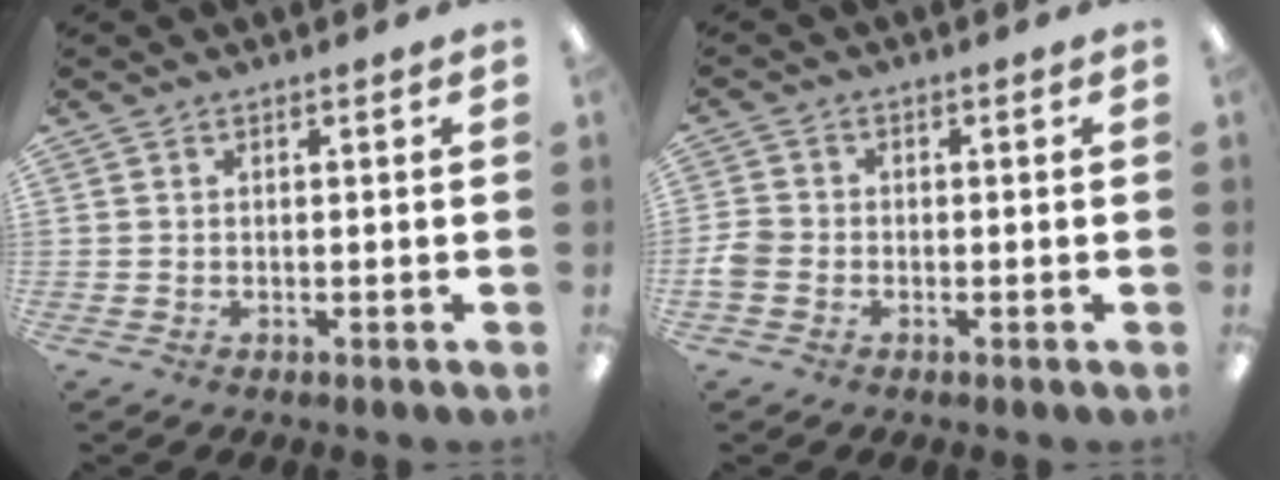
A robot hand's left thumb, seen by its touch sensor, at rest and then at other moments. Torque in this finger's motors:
{"motor_torque": [-0.03, 0.04, 0.02, -0.01, 0.00]}